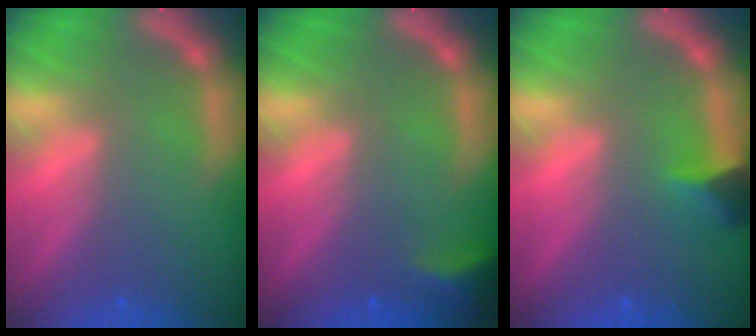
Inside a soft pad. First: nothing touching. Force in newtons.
{"total": 2.9}
{"total": 2.4}